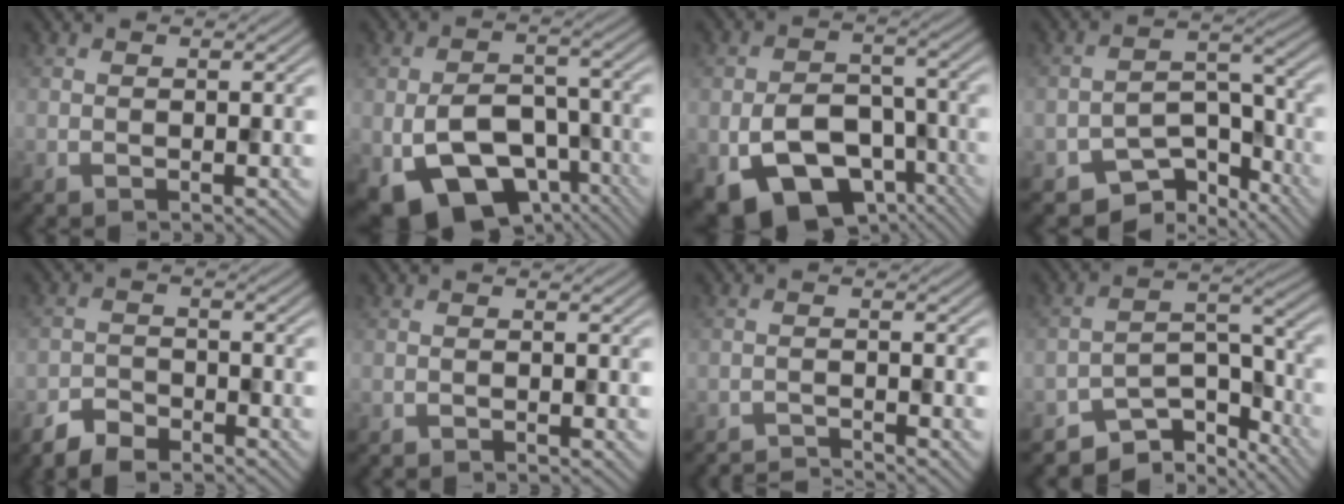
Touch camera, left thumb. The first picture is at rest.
{"total": 12.2, "force": [-5.2, 7.3, 8.2], "torque": [-0.168, -0.026, -0.082]}
{"total": 12.3, "force": [-5.8, 7.6, 7.7], "torque": [-0.156, -0.022, -0.096]}
{"total": 7.9, "force": [-5.8, 4.0, 3.6], "torque": [-0.047, -0.007, -0.103]}
{"total": 3.9, "force": [-3.4, 1.4, 1.3], "torque": [-0.024, -0.003, -0.072]}
{"total": 0.7, "force": [-0.7, -0.1, 0.1], "torque": [0.000, 0.001, -0.015]}
{"total": 2.7, "force": [-2.6, 0.1, 0.6], "torque": [-0.005, 0.002, -0.053]}
{"total": 8.7, "force": [-7.1, 3.3, 3.8], "torque": [-0.051, -0.004, -0.129]}